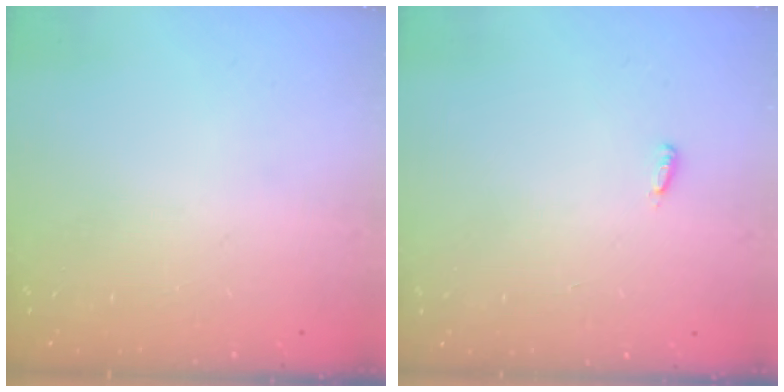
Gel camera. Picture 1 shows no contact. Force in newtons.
{"total": 2.9, "press": 2.8, "slide": 0.9}